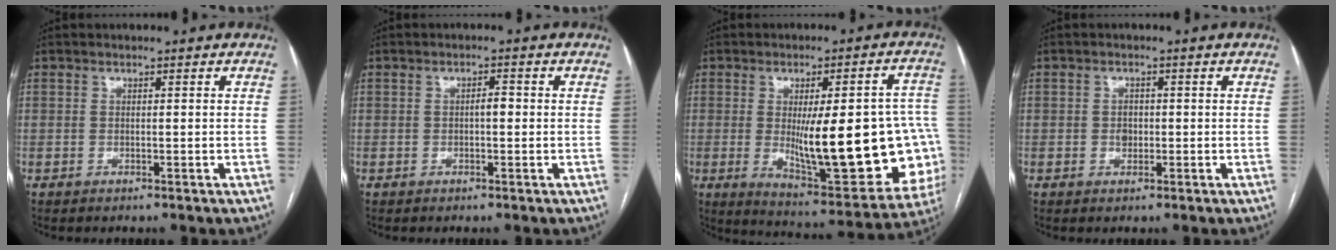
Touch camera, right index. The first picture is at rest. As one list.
[{"total": 1.5, "force": [-0.1, 0.5, 1.4], "torque": [-0.022, 0.004, -0.003]}, {"total": 24.9, "force": [-2.6, 6.3, 24.0], "torque": [-0.255, 0.005, -0.009]}, {"total": 1.8, "force": [-0.1, 1.4, 1.1], "torque": [-0.016, 0.003, 0.000]}]